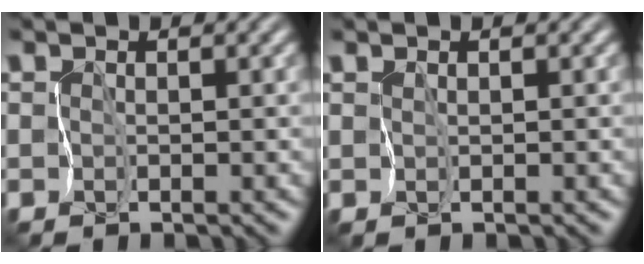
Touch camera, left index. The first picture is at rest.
{"total": 0.7, "force": [0.6, 0.1, 0.4], "torque": [-0.009, 0.001, 0.011]}